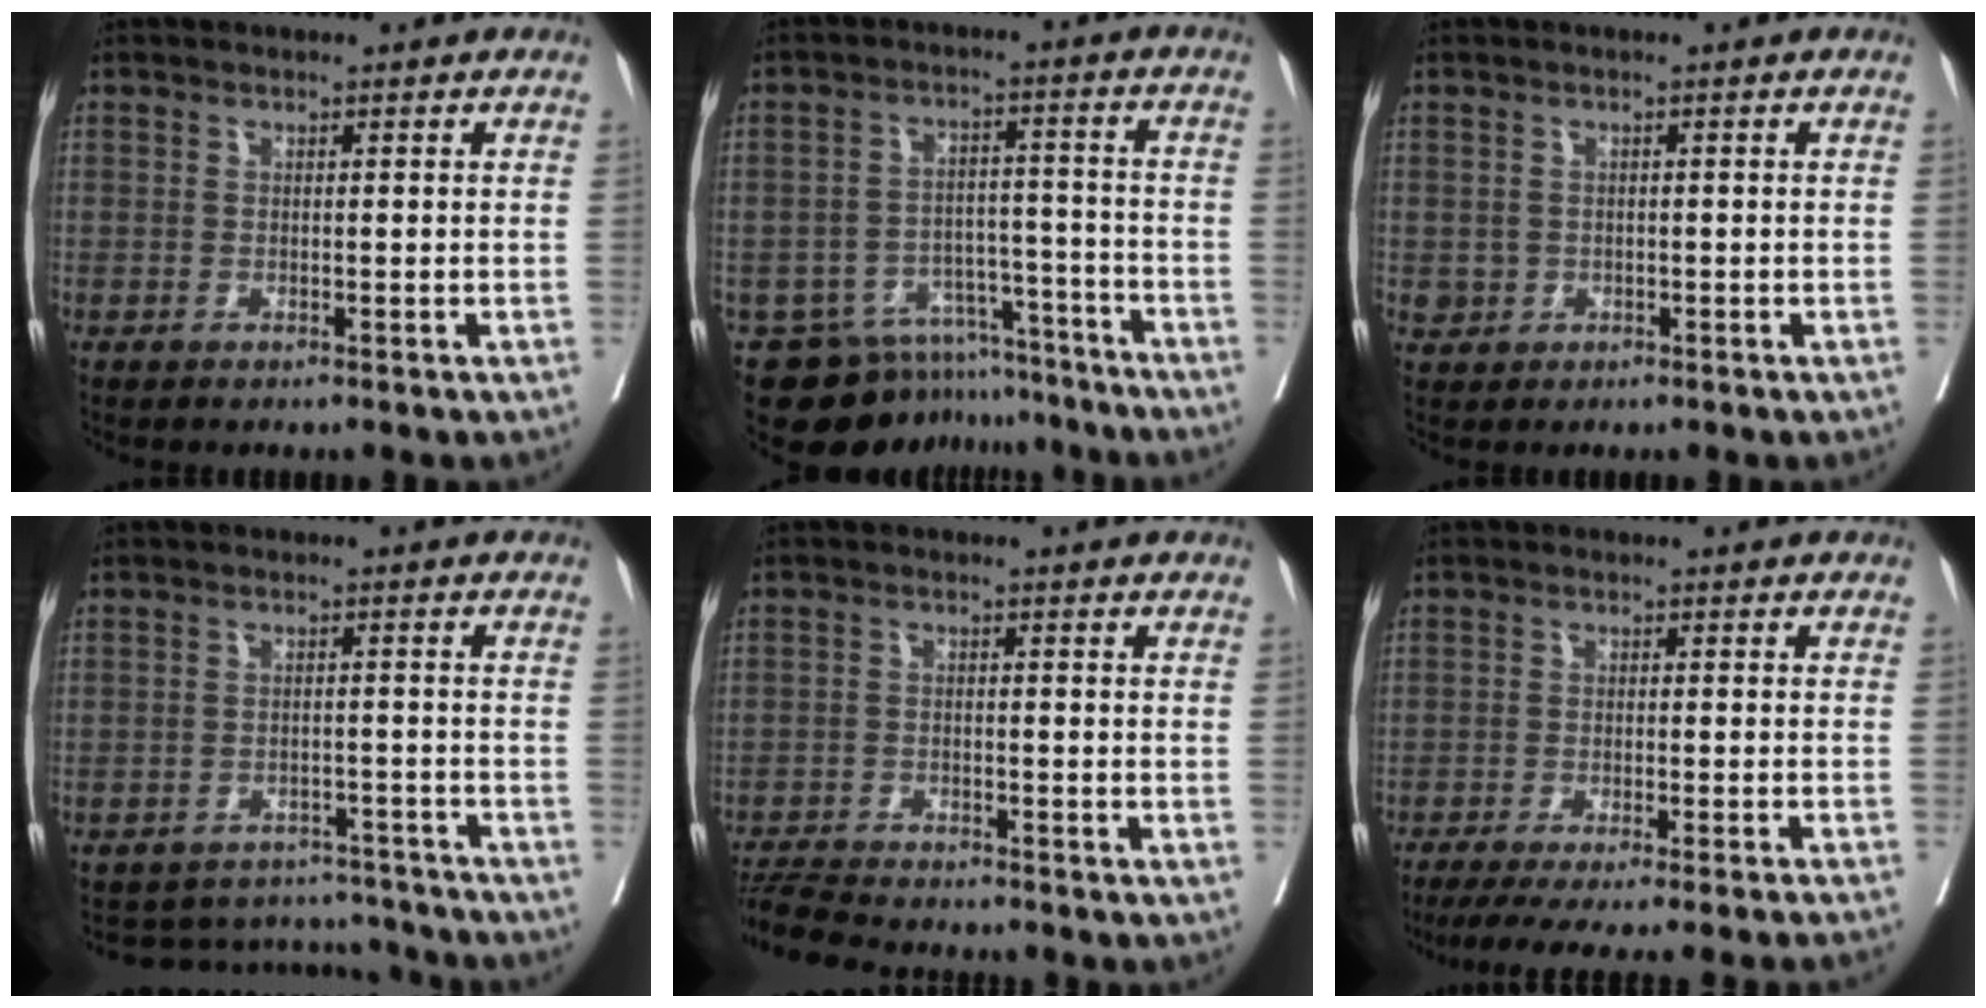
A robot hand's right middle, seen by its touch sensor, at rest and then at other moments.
{"total": 13.0, "force": [-11.6, 5.7, 1.2], "torque": [-0.012, 0.040, -0.160]}
{"total": 1.7, "force": [-0.2, 1.6, 0.3], "torque": [-0.001, 0.004, 0.002]}
{"total": 8.8, "force": [-8.6, 1.9, -0.7], "torque": [0.016, 0.029, -0.107]}
{"total": 7.0, "force": [-6.8, -0.1, 1.9], "torque": [-0.029, -0.015, -0.117]}
{"total": 15.6, "force": [-14.0, -1.1, 6.8], "torque": [-0.086, -0.042, -0.191]}